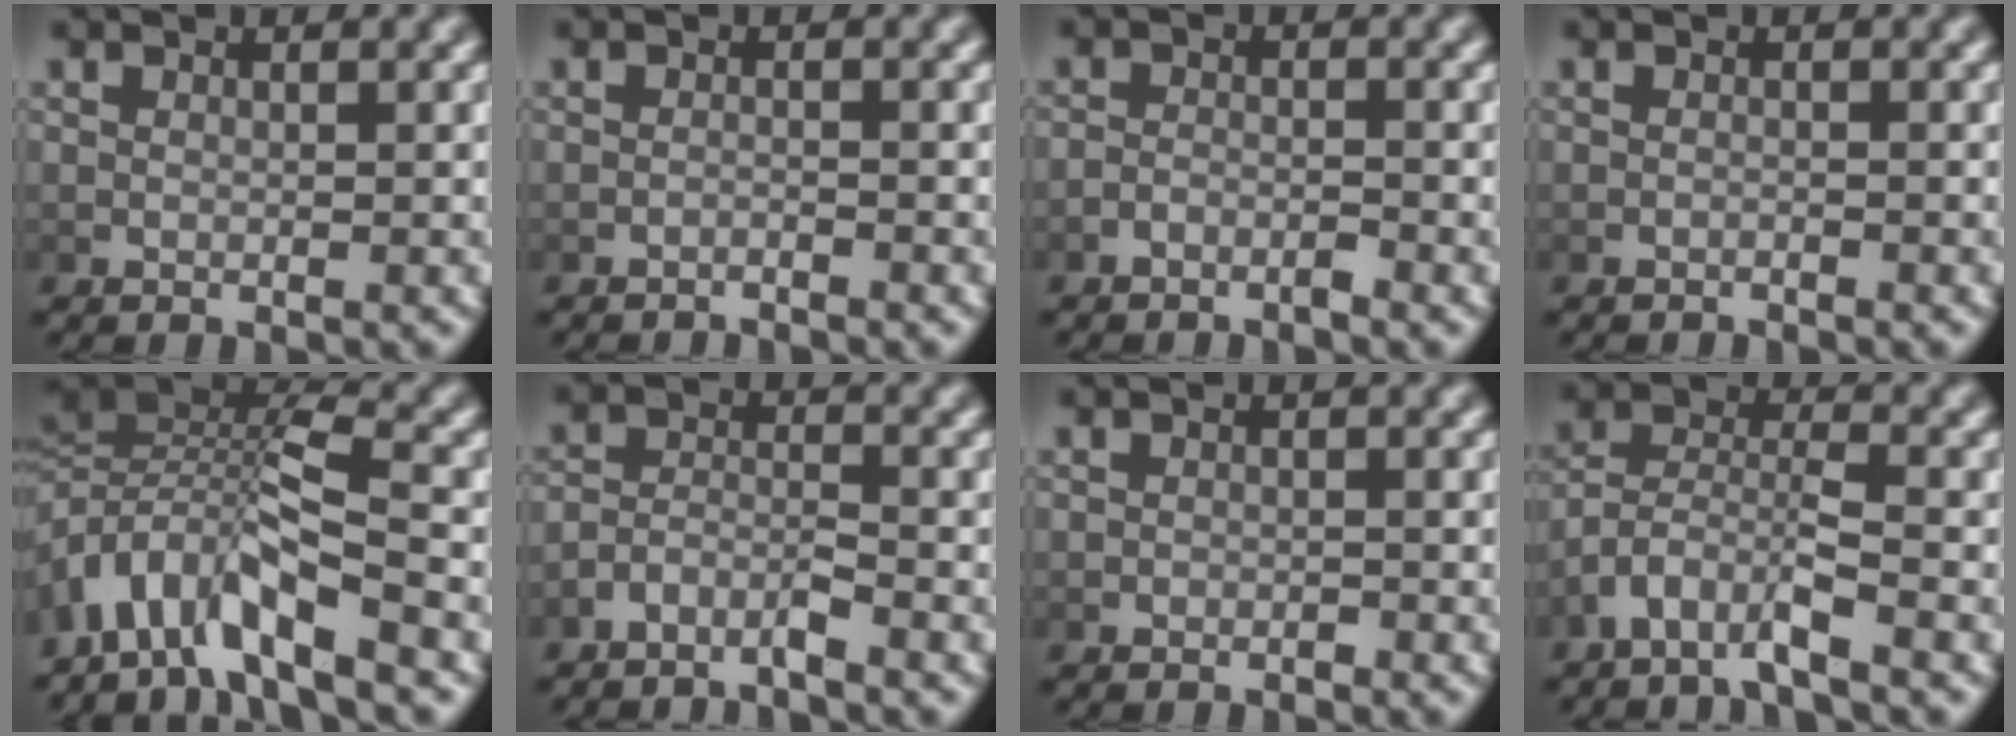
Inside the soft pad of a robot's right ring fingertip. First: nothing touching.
{"total": 1.7, "force": [-1.7, -0.1, 0.0], "torque": [-0.005, -0.003, -0.027]}
{"total": 1.6, "force": [-1.6, 0.2, 0.2], "torque": [-0.006, -0.005, -0.029]}
{"total": 1.0, "force": [-1.0, -0.2, 0.0], "torque": [-0.005, 0.001, -0.016]}
{"total": 7.3, "force": [-0.2, 4.2, 6.0], "torque": [-0.114, -0.003, -0.006]}
{"total": 2.6, "force": [-2.2, 1.0, 0.9], "torque": [-0.021, -0.005, -0.043]}
{"total": 0.5, "force": [-0.5, 0.1, 0.1], "torque": [-0.003, -0.003, -0.006]}
{"total": 4.9, "force": [-1.9, 3.3, 3.2], "torque": [-0.072, -0.016, -0.036]}